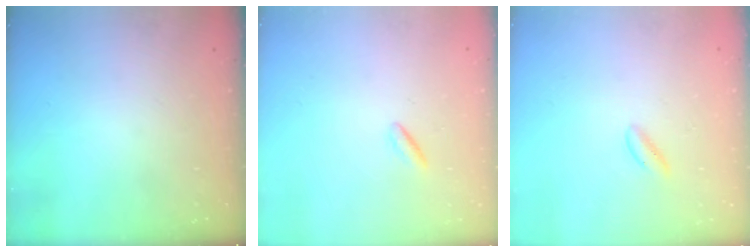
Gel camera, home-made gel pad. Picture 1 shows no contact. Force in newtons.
{"total": 0.8, "press": 0.5, "slide": 0.6}
{"total": 1.4, "press": 1.2, "slide": 0.6}